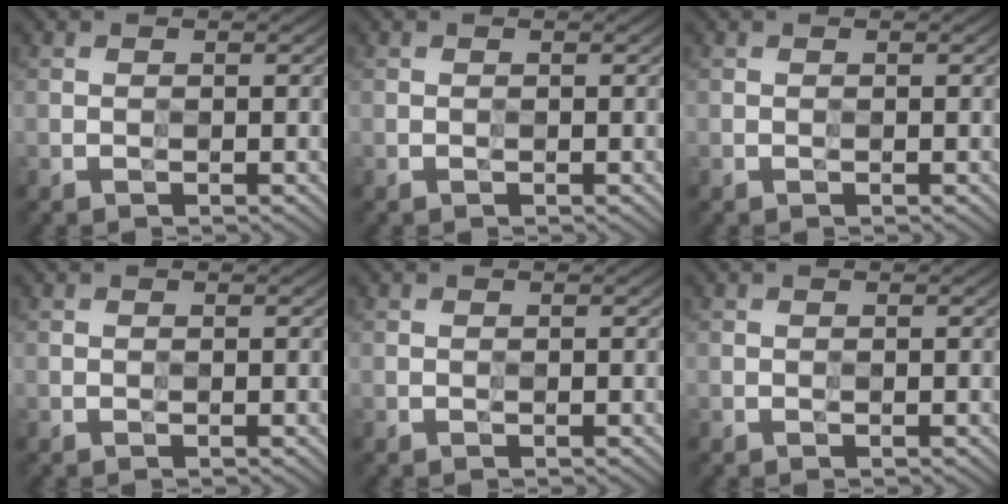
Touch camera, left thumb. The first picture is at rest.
{"total": 0.0}
{"total": 0.0}
{"total": 0.0}
{"total": 0.0}
{"total": 0.0}